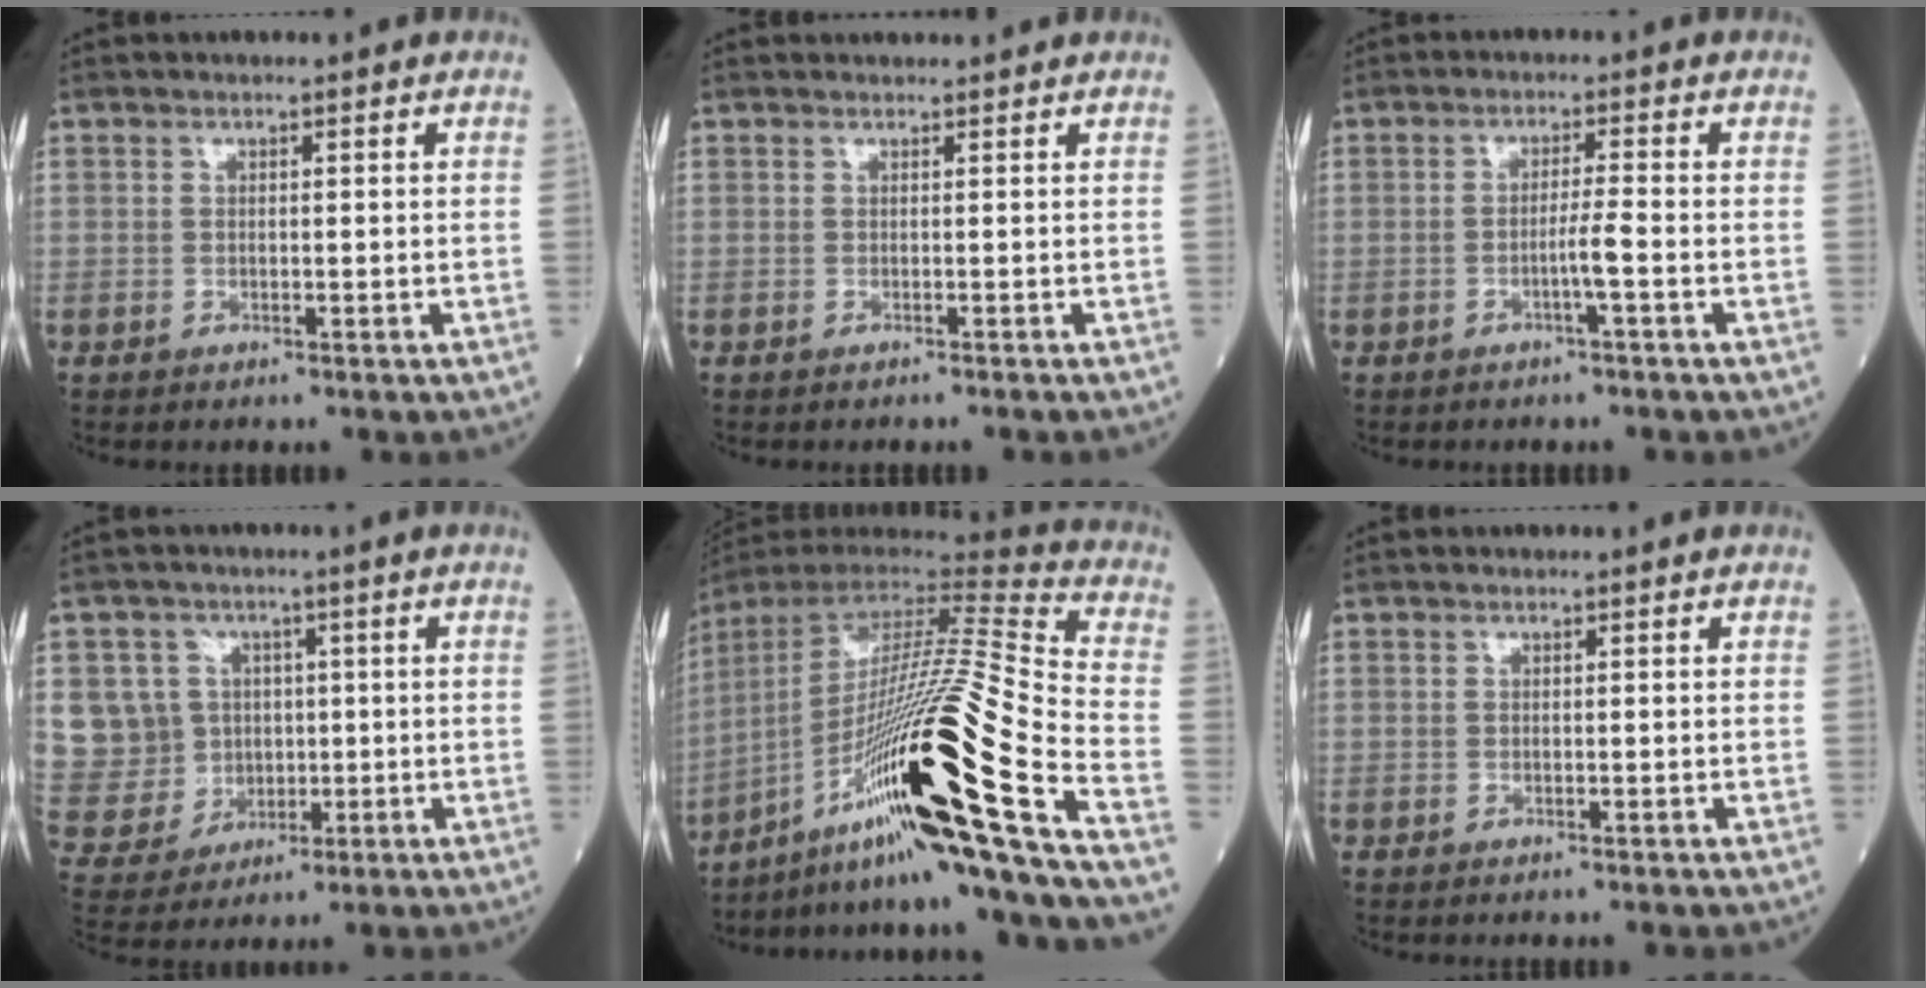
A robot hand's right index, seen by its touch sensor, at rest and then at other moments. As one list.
[{"total": 1.4, "force": [0.9, 0.3, 0.9], "torque": [-0.029, 0.019, 0.007]}, {"total": 2.9, "force": [-1.2, -0.6, 2.6], "torque": [-0.045, -0.002, -0.023]}, {"total": 9.7, "force": [1.6, 9.4, 2.2], "torque": [-0.067, 0.025, 0.045]}, {"total": 28.1, "force": [-13.6, -1.6, 24.5], "torque": [-0.401, -0.032, -0.240]}, {"total": 0.0}]